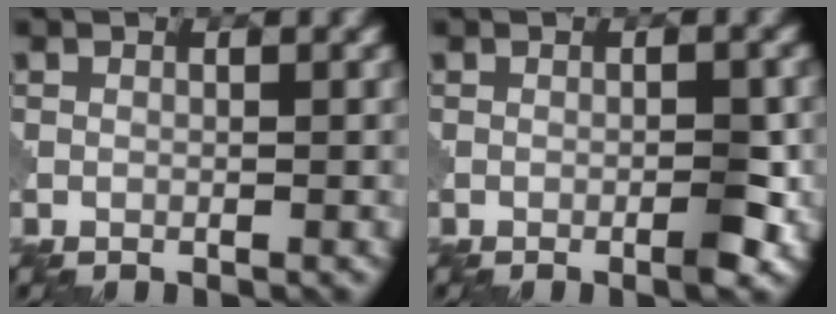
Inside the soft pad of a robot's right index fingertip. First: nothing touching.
{"total": 1.8, "force": [-0.8, 0.2, 1.5], "torque": [-0.023, 0.004, -0.013]}